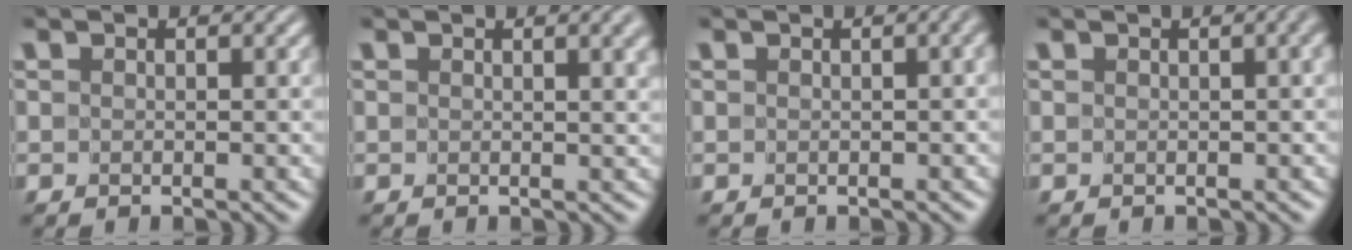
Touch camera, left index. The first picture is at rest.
{"total": 2.4, "force": [1.3, 0.6, 2.0], "torque": [-0.015, 0.000, 0.016]}
{"total": 1.1, "force": [0.2, 0.4, 1.0], "torque": [-0.007, 0.000, 0.008]}
{"total": 1.6, "force": [0.4, 0.5, 1.4], "torque": [-0.010, 0.003, 0.006]}